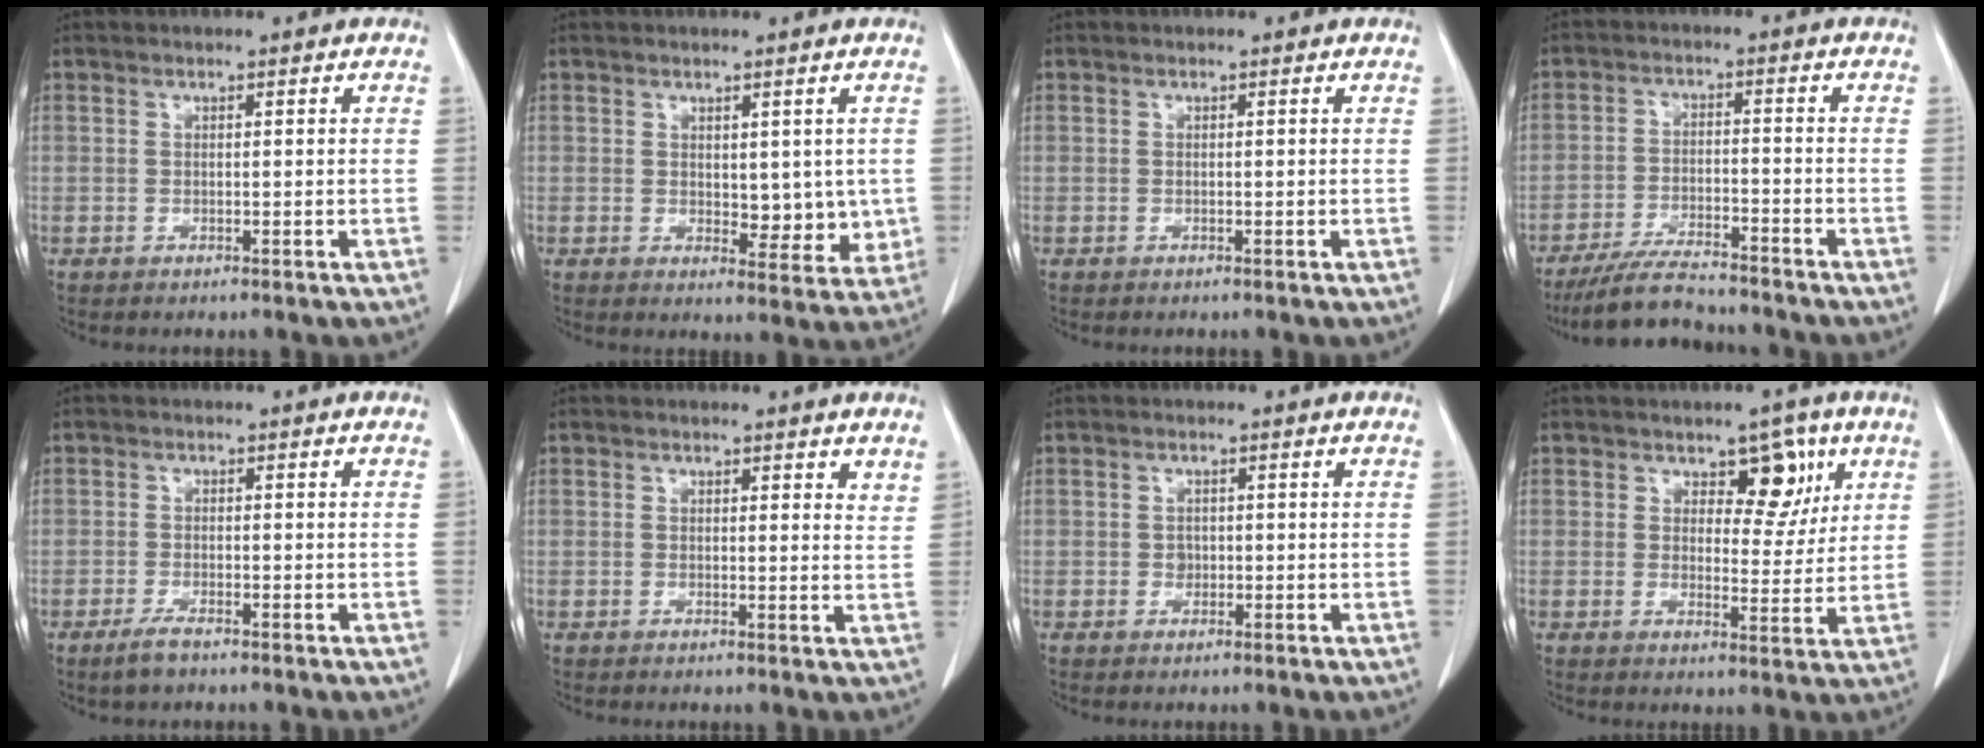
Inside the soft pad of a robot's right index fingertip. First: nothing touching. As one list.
[{"total": 5.7, "force": [0.4, 3.3, 4.7], "torque": [-0.040, -0.009, 0.016]}, {"total": 0.0}, {"total": 8.7, "force": [-7.9, 1.5, 3.3], "torque": [-0.058, -0.016, -0.138]}, {"total": 2.5, "force": [-1.9, 0.6, 1.5], "torque": [-0.036, -0.004, -0.033]}, {"total": 2.7, "force": [2.3, 0.8, 1.2], "torque": [-0.007, -0.007, 0.019]}, {"total": 1.1, "force": [-0.1, 1.0, 0.5], "torque": [-0.005, 0.004, 0.002]}, {"total": 6.1, "force": [3.2, 3.3, 4.0], "torque": [-0.041, 0.002, 0.046]}]